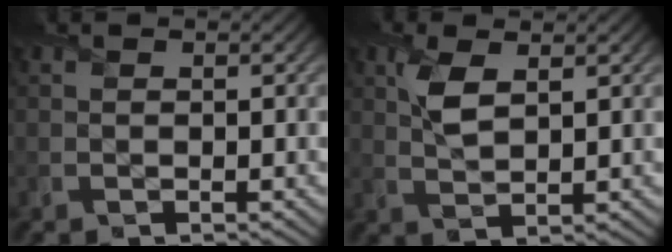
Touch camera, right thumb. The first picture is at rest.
{"total": 3.9, "force": [1.7, 1.7, 3.1], "torque": [-0.076, 0.003, 0.035]}